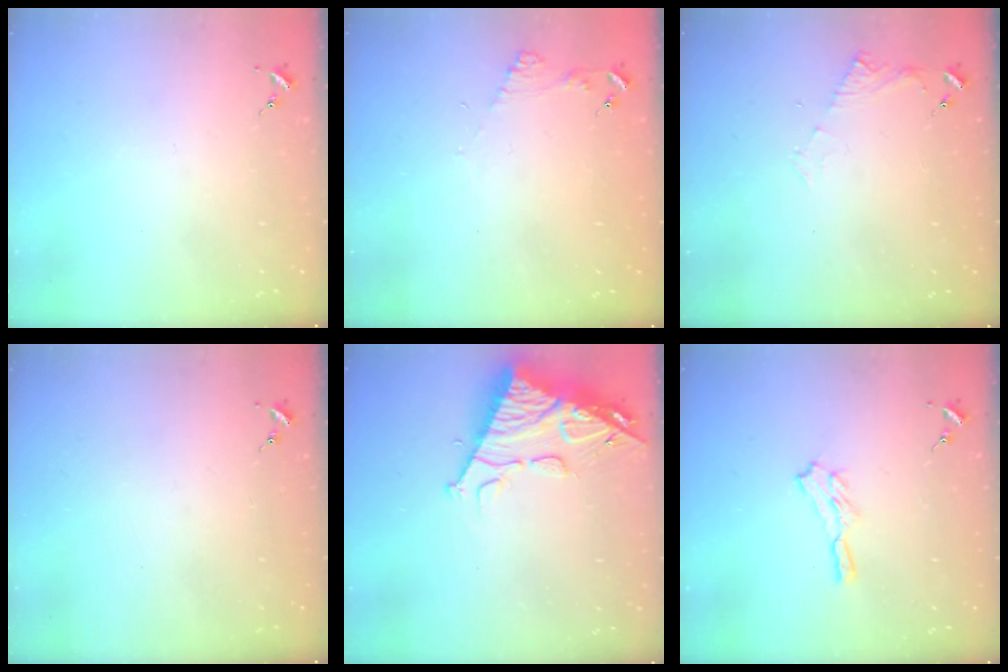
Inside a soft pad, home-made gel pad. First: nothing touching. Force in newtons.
{"total": 5.5, "press": 5.5, "slide": 0.6}
{"total": 5.8, "press": 5.8, "slide": 0.5}
{"total": 0.0}
{"total": 15.2, "press": 15.1, "slide": 1.4}
{"total": 5.5, "press": 5.5, "slide": 0.4}